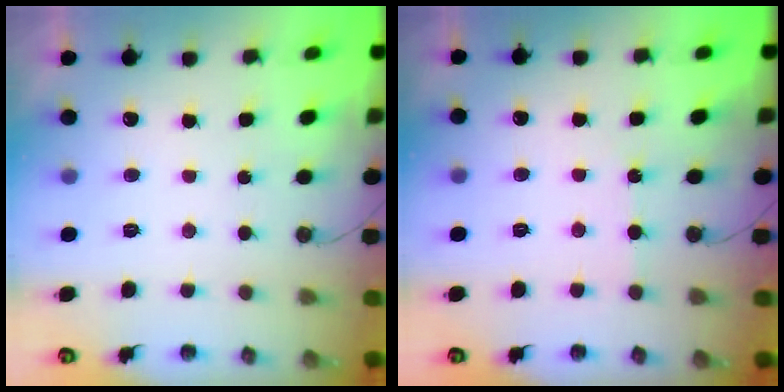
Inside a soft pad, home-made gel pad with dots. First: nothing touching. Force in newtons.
{"total": 2.4, "press": 2.4, "slide": 0.2}